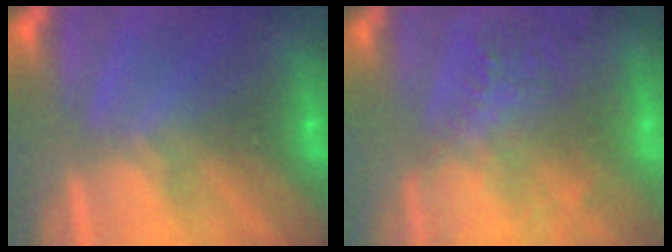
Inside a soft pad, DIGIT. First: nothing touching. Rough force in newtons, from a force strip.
{"total": 7.1}